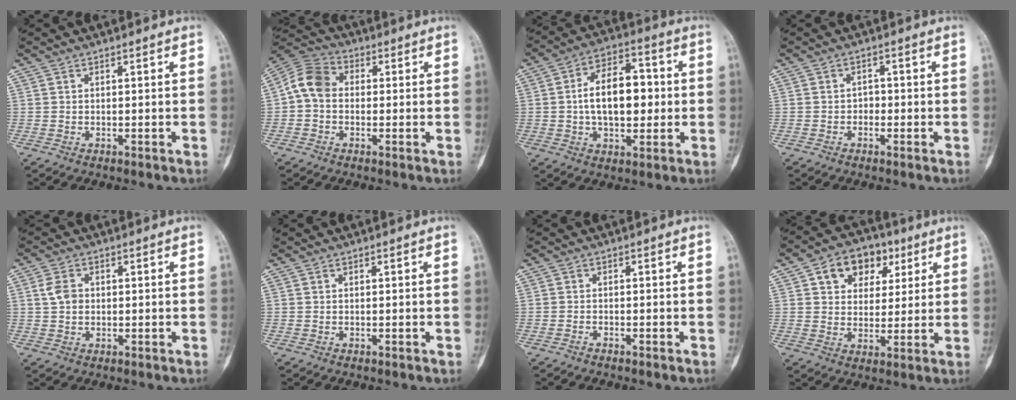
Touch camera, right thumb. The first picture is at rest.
{"total": 8.1, "force": [-0.1, 6.3, 5.1], "torque": [-0.088, 0.026, -0.017]}
{"total": 13.8, "force": [0.3, 8.0, 11.2], "torque": [-0.152, 0.022, 0.001]}
{"total": 1.6, "force": [-0.7, 1.3, 0.7], "torque": [0.009, 0.007, -0.018]}
{"total": 3.6, "force": [0.6, 2.7, 2.3], "torque": [-0.040, 0.005, 0.010]}
{"total": 0.0}
{"total": 0.7, "force": [-0.6, 0.1, 0.2], "torque": [-0.007, 0.004, -0.013]}
{"total": 11.4, "force": [4.9, 8.4, 6.1], "torque": [-0.052, -0.003, 0.074]}